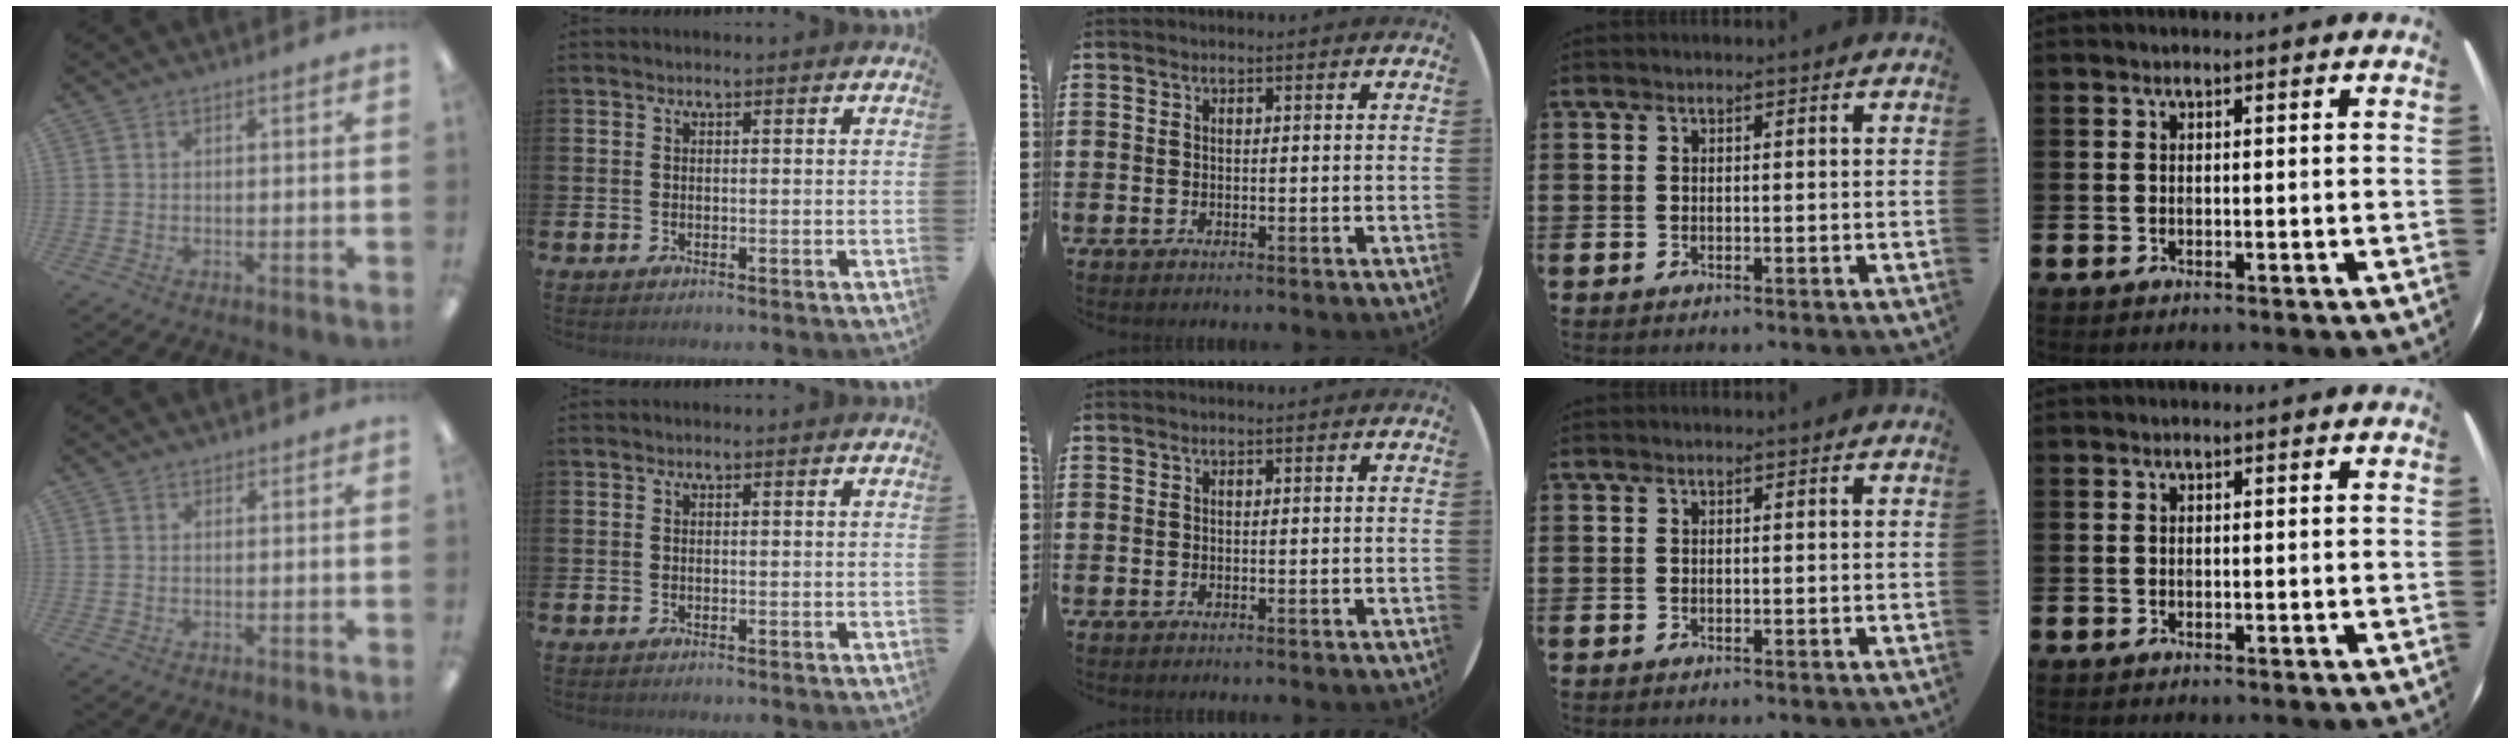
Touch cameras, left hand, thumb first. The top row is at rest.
{}